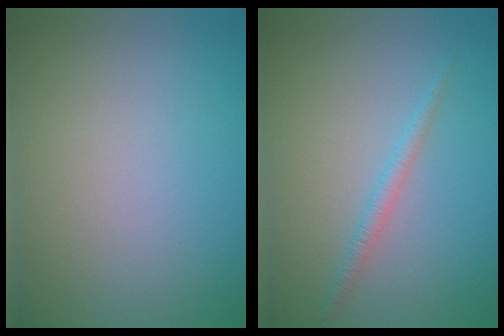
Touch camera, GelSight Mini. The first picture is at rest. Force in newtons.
{"total": 1.3, "press": 1.3, "slide": 0.1}